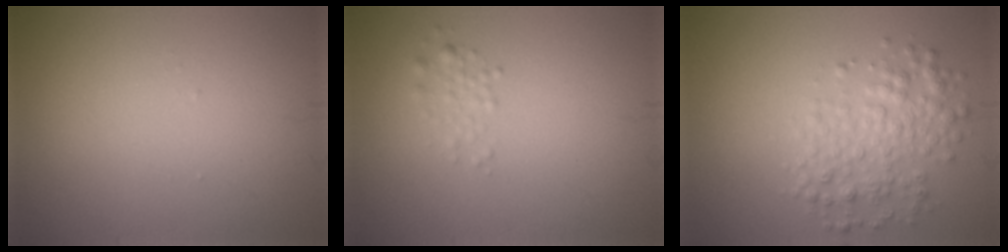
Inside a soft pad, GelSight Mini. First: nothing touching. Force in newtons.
{"total": 1.2, "press": 1.1, "slide": 0.1}
{"total": 3.8, "press": 3.8, "slide": 0.1}